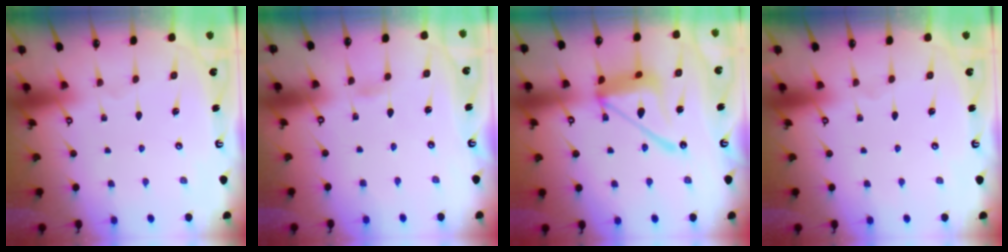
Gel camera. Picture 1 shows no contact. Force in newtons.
{"total": 1.9, "press": 1.9, "slide": 0.2}
{"total": 16.3, "press": 16.2, "slide": 1.6}
{"total": 0.0}